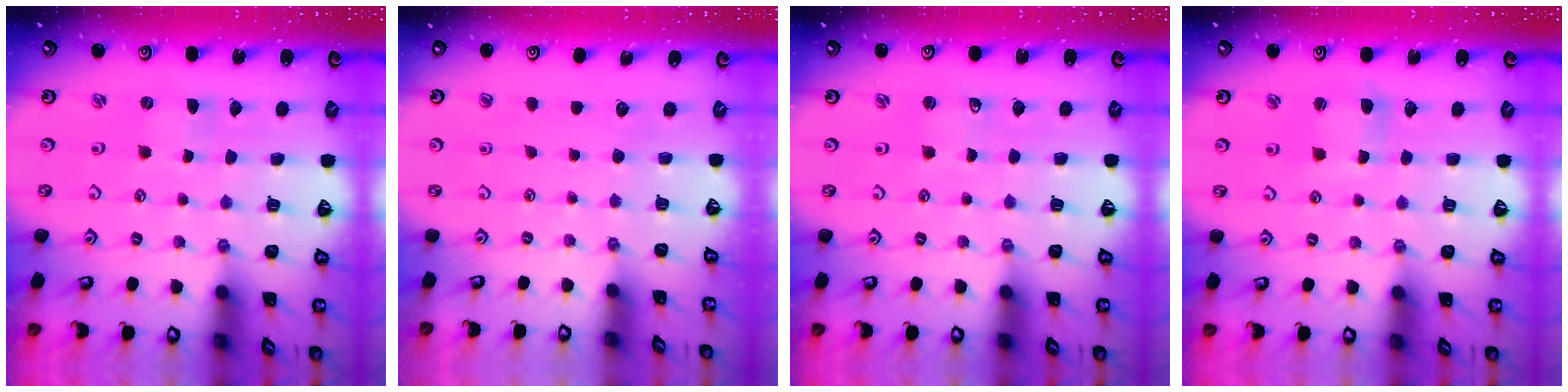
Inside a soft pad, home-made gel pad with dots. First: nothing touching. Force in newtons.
{"total": 0.0}
{"total": 1.4, "press": 1.4, "slide": 0.1}
{"total": 4.3, "press": 4.2, "slide": 0.6}